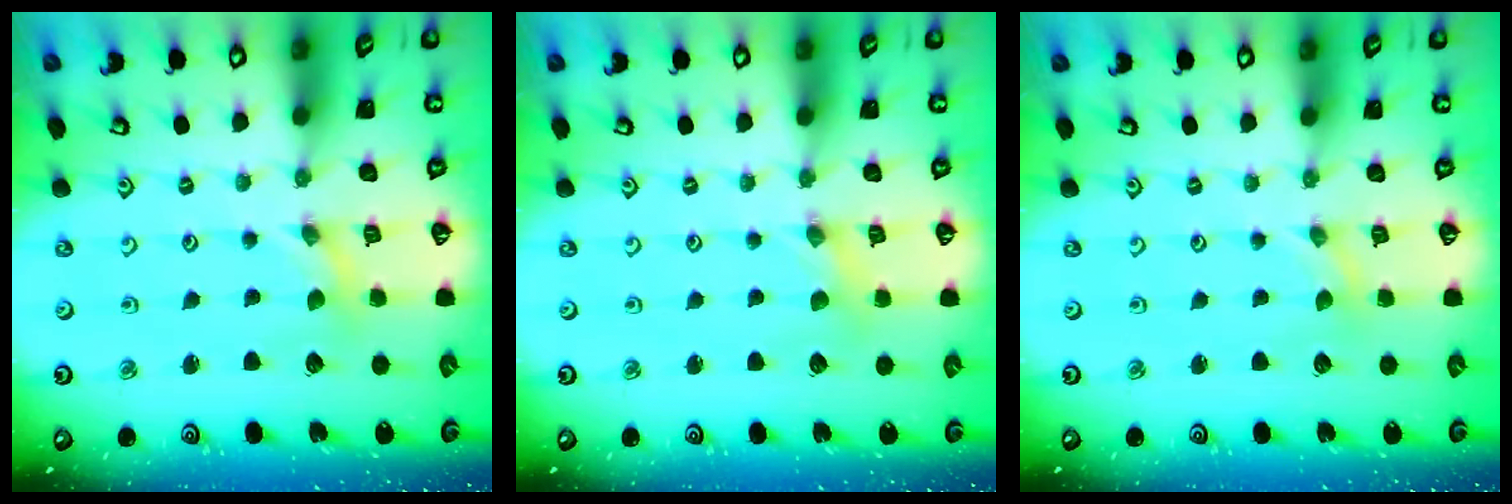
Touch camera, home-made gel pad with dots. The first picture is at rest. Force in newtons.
{"total": 1.5, "press": 1.5, "slide": 0.0}
{"total": 0.0}